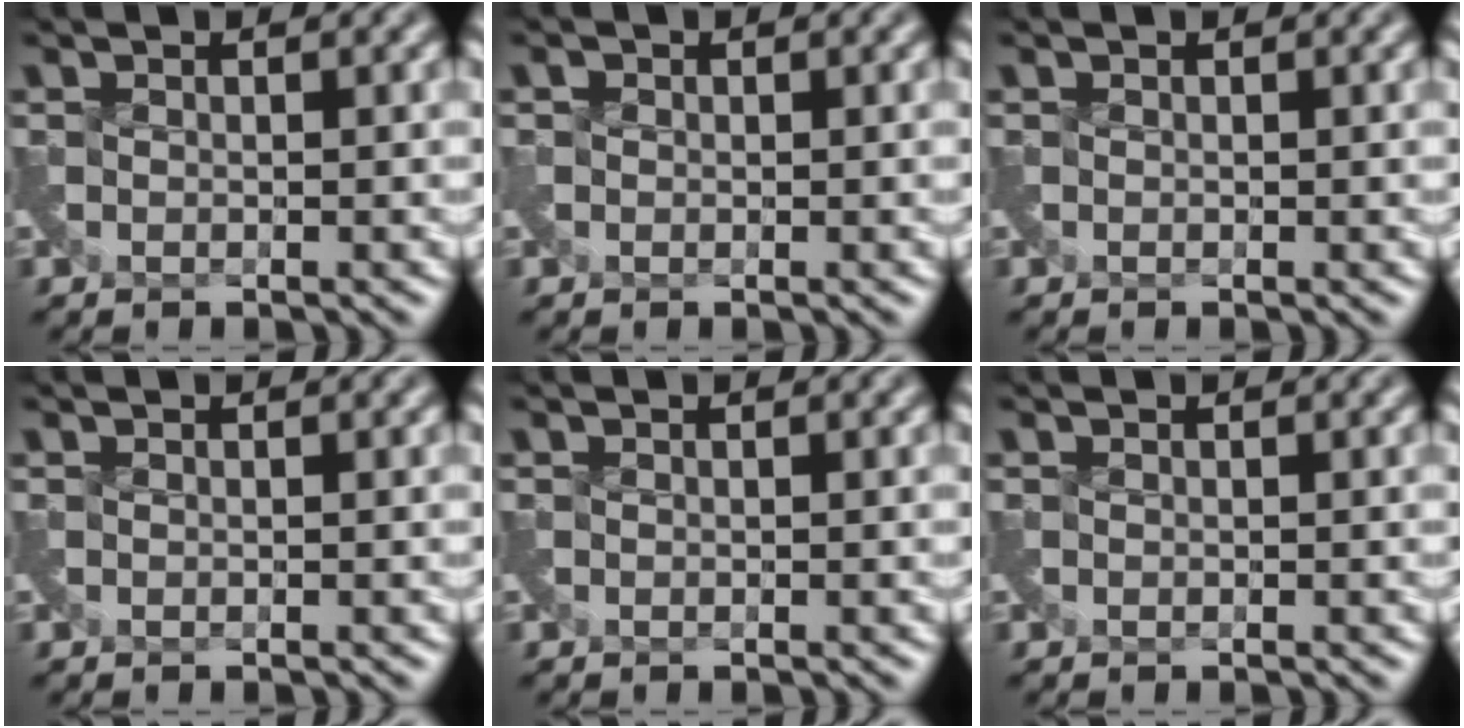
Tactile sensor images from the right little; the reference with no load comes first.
{"total": 0.7, "force": [-0.3, 0.3, -0.5], "torque": [0.007, -0.005, -0.002]}
{"total": 0.0}
{"total": 0.0}
{"total": 0.0}
{"total": 0.0}